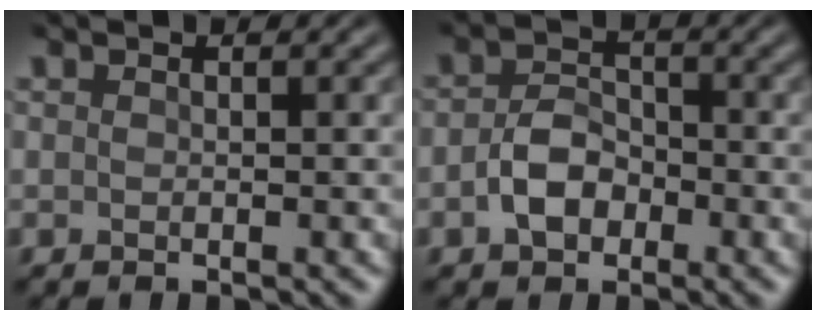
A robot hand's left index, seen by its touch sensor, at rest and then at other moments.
{"total": 3.2, "force": [-1.2, 2.3, 2.0], "torque": [-0.036, 0.004, -0.027]}